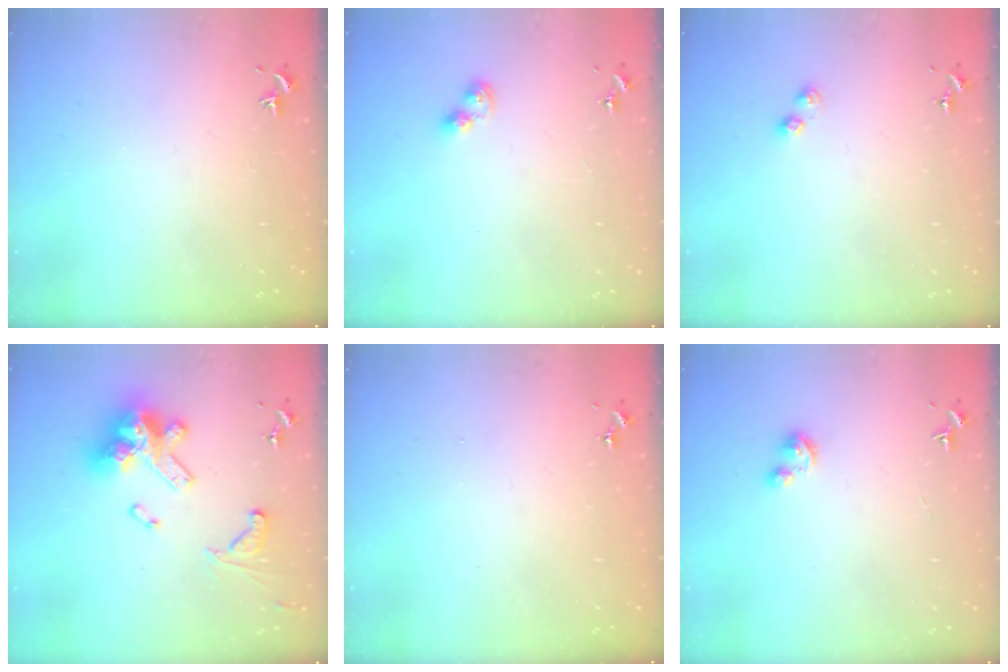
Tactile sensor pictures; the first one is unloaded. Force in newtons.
{"total": 4.4, "press": 4.4, "slide": 0.6}
{"total": 3.7, "press": 3.7, "slide": 0.4}
{"total": 20.5, "press": 20.4, "slide": 2.2}
{"total": 0.0}
{"total": 3.0, "press": 2.9, "slide": 0.3}